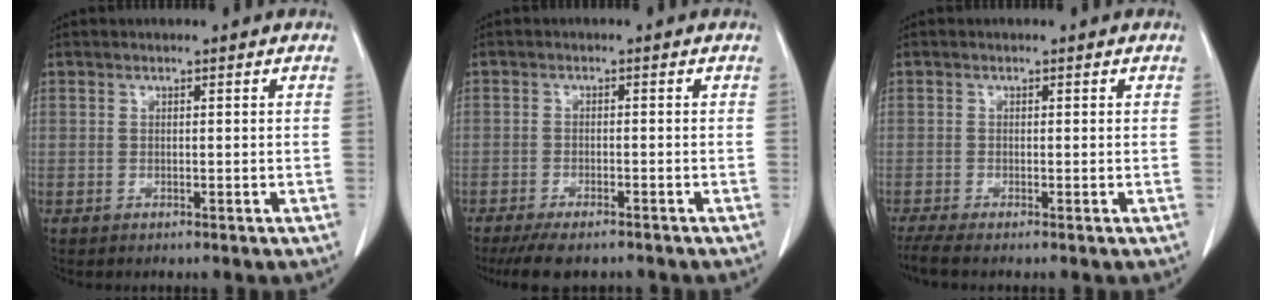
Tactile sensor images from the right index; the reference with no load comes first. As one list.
[{"total": 6.8, "force": [-5.7, 1.7, 3.4], "torque": [-0.049, -0.009, -0.089]}, {"total": 2.3, "force": [-1.7, 0.1, 1.6], "torque": [-0.036, -0.008, -0.039]}]